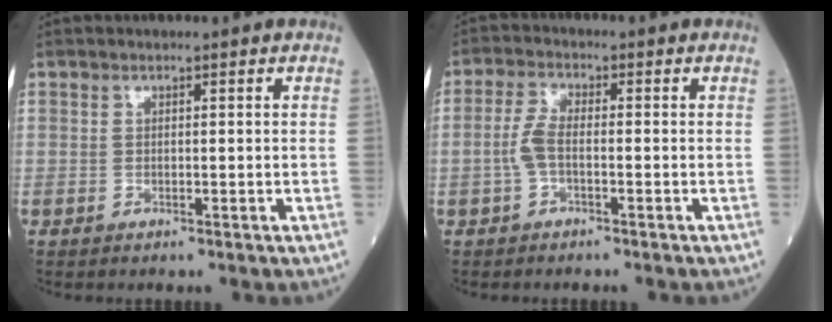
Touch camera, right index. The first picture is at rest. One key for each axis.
{"total": 3.6, "fx": -1.0, "fy": 1.2, "fz": 3.2, "tx": -0.077, "ty": 0.005, "tz": -0.023}